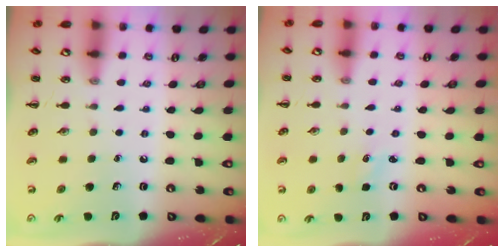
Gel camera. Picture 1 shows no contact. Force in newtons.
{"total": 1.5, "press": 1.4, "slide": 0.4}